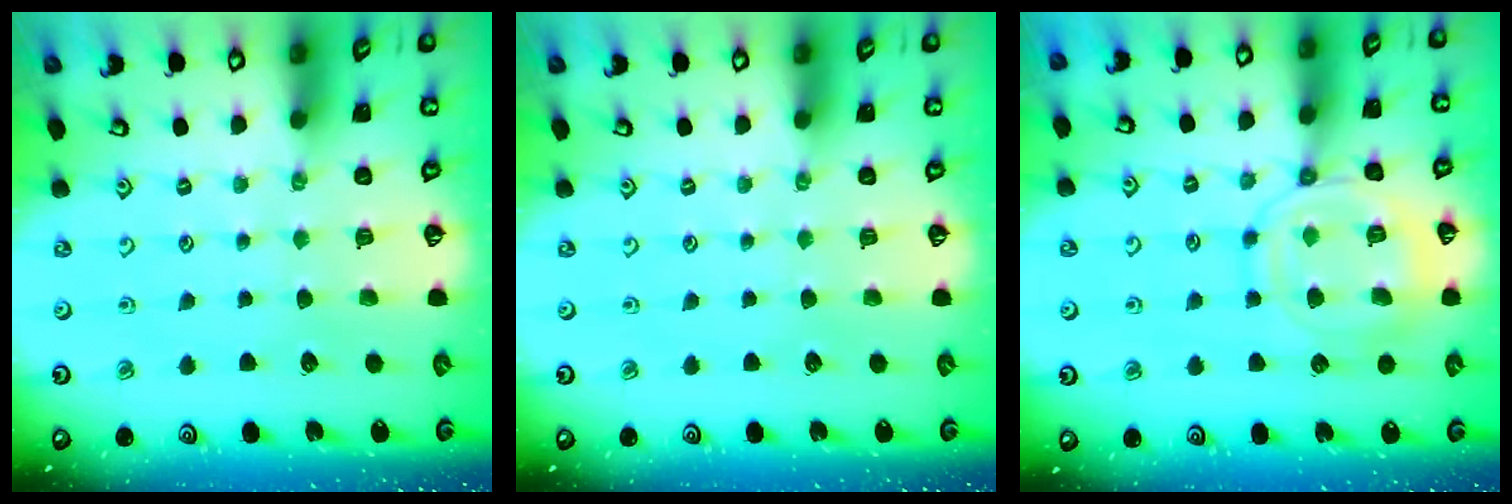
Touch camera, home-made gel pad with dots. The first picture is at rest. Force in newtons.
{"total": 0.0}
{"total": 13.9, "press": 13.9, "slide": 1.2}